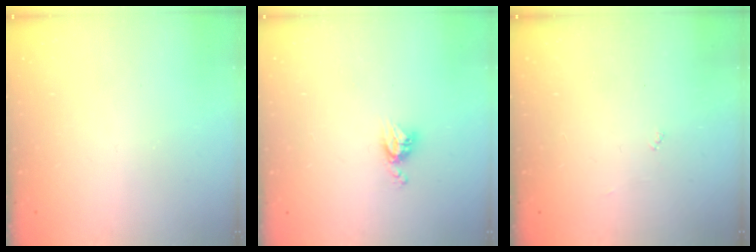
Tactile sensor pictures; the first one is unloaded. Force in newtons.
{"total": 5.1, "press": 5.1, "slide": 0.5}
{"total": 3.0, "press": 3.0, "slide": 0.2}